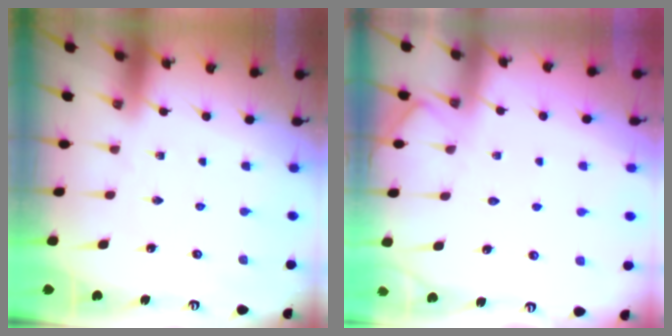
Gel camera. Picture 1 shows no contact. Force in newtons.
{"total": 3.9, "press": 3.9, "slide": 0.4}